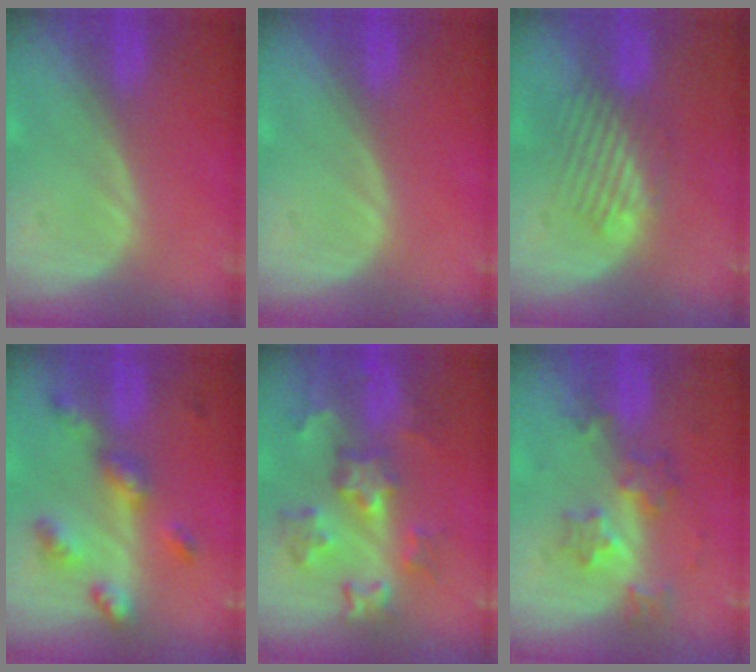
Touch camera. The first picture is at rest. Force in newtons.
{"total": 0.0}
{"total": 4.8, "press": 4.4, "slide": 1.9}
{"total": 6.8, "press": 6.0, "slide": 3.3}
{"total": 8.6, "press": 7.8, "slide": 3.8}
{"total": 5.9, "press": 5.4, "slide": 2.4}